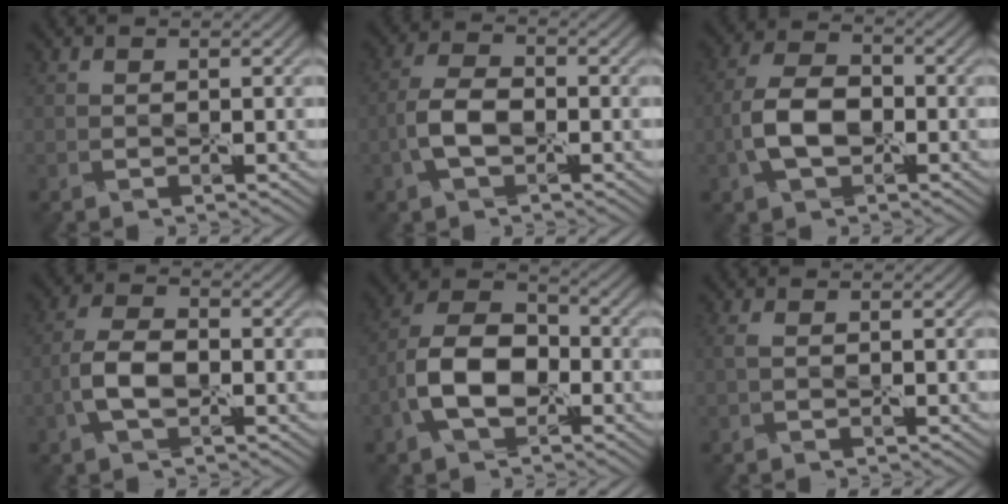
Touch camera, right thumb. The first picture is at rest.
{"total": 4.0, "force": [-1.6, 1.8, 3.1], "torque": [-0.065, 0.014, -0.041]}
{"total": 6.0, "force": [-1.7, 3.5, 4.5], "torque": [-0.099, 0.011, -0.043]}
{"total": 4.1, "force": [-1.6, 1.8, 3.3], "torque": [-0.068, 0.014, -0.041]}
{"total": 8.2, "force": [-2.9, 4.8, 5.9], "torque": [-0.127, 0.011, -0.068]}
{"total": 0.7, "force": [0.2, -0.3, 0.7], "torque": [-0.020, 0.004, -0.001]}